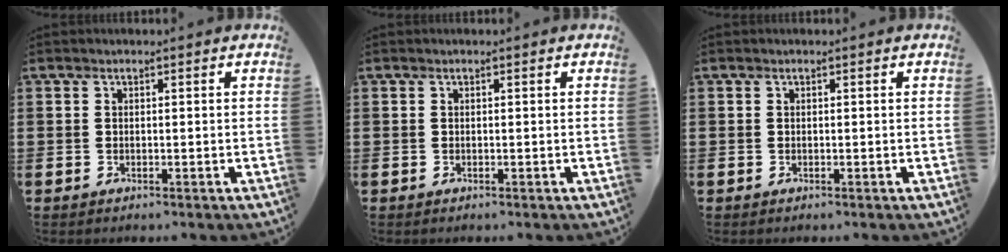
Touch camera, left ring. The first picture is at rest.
{"total": 0.0}
{"total": 0.0}